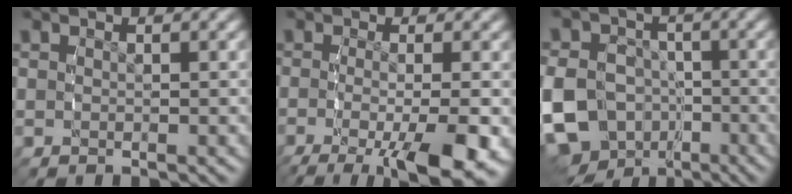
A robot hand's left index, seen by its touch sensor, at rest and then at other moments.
{"total": 6.7, "force": [-3.9, 1.8, 5.2], "torque": [-0.098, -0.032, -0.051]}
{"total": 11.7, "force": [-3.9, 10.5, 3.4], "torque": [-0.090, -0.059, -0.065]}